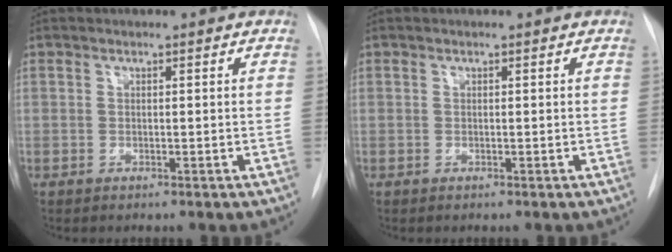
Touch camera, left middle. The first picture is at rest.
{"total": 0.0}